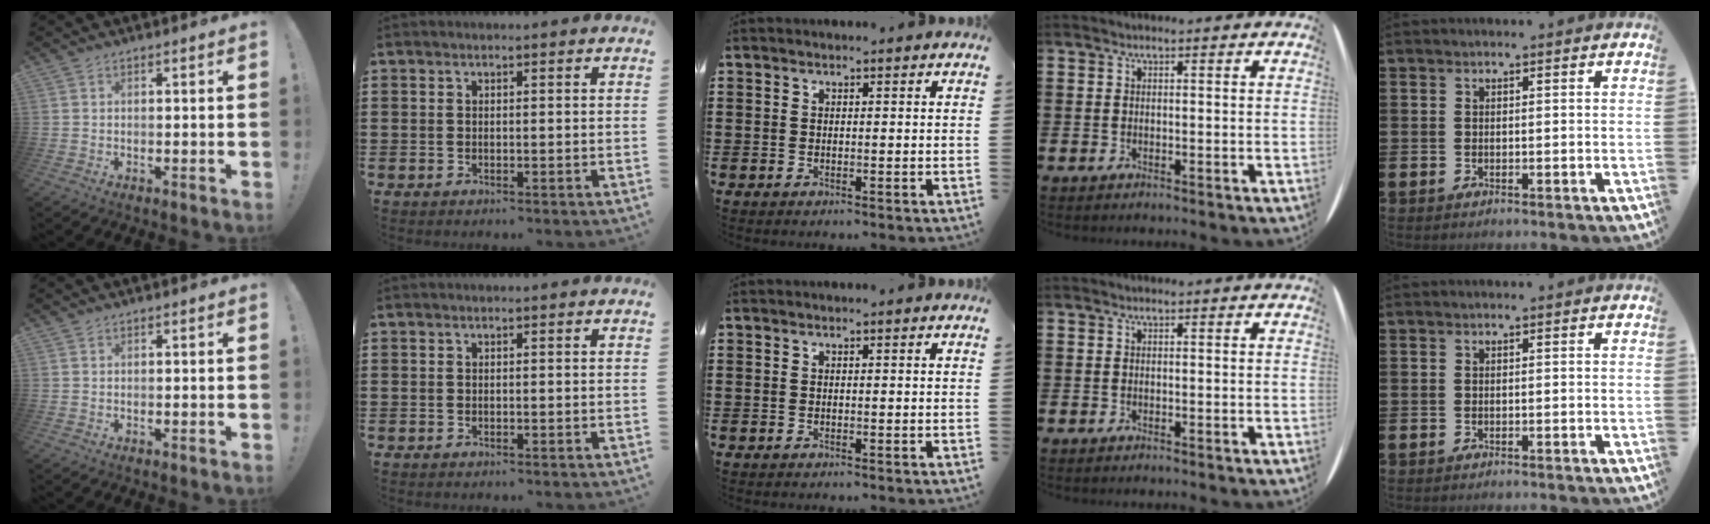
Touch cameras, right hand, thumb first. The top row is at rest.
{}